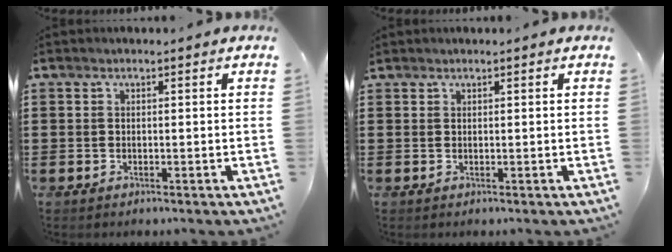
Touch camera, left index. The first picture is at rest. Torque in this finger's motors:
{"motor_torque": [0.90, 1.24, 0.18, 0.06]}